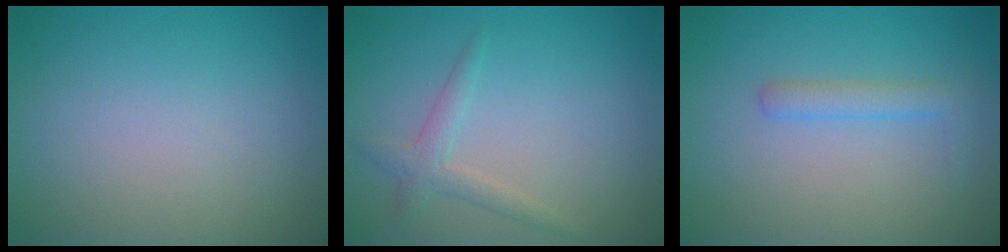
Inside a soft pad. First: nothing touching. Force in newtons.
{"total": 1.7, "press": 1.7, "slide": 0.0}
{"total": 1.9, "press": 1.9, "slide": 0.2}